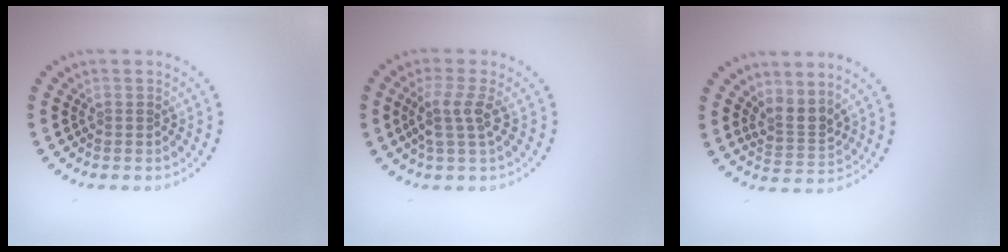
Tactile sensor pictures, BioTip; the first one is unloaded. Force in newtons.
{"total": 2.6, "press": 2.0, "slide": 1.7}
{"total": 2.6, "press": 1.9, "slide": 1.8}